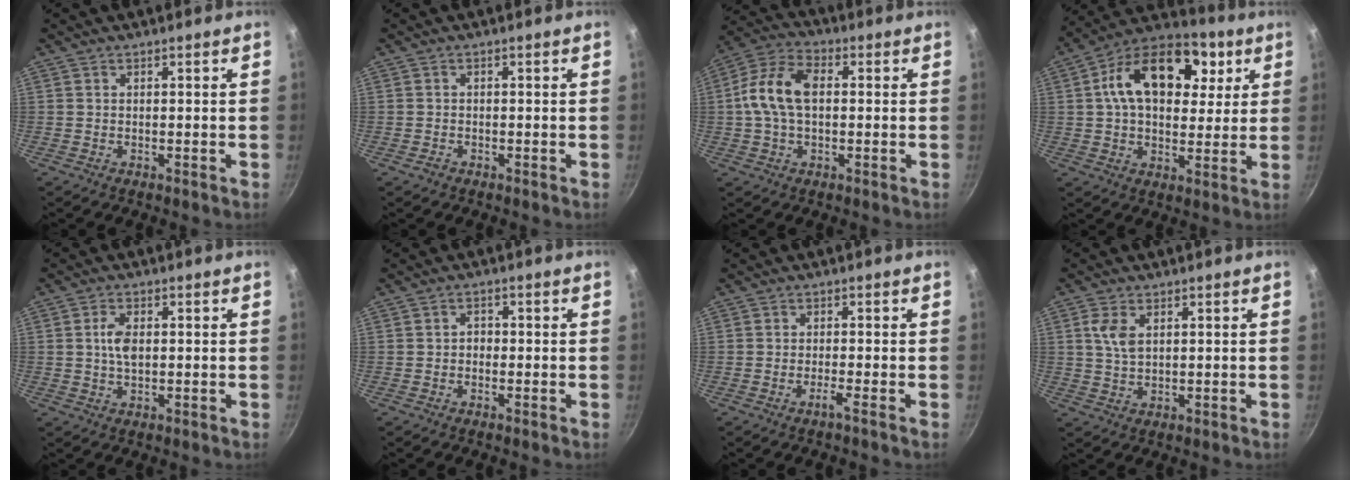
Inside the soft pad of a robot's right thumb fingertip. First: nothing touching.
{"total": 1.0, "force": [-0.7, 0.7, 0.3], "torque": [-0.005, 0.002, -0.014]}
{"total": 11.4, "force": [0.8, 6.8, 9.1], "torque": [-0.185, 0.028, 0.010]}
{"total": 20.1, "force": [5.7, 12.6, 14.6], "torque": [-0.204, 0.012, 0.080]}
{"total": 4.0, "force": [0.4, 2.2, 3.3], "torque": [-0.064, 0.001, 0.006]}
{"total": 1.6, "force": [-0.4, 1.3, 0.8], "torque": [0.000, 0.007, -0.011]}
{"total": 1.4, "force": [-1.0, -0.3, 1.0], "torque": [-0.026, 0.002, -0.024]}
{"total": 4.4, "force": [1.5, 2.5, 3.3], "torque": [-0.068, -0.003, 0.030]}